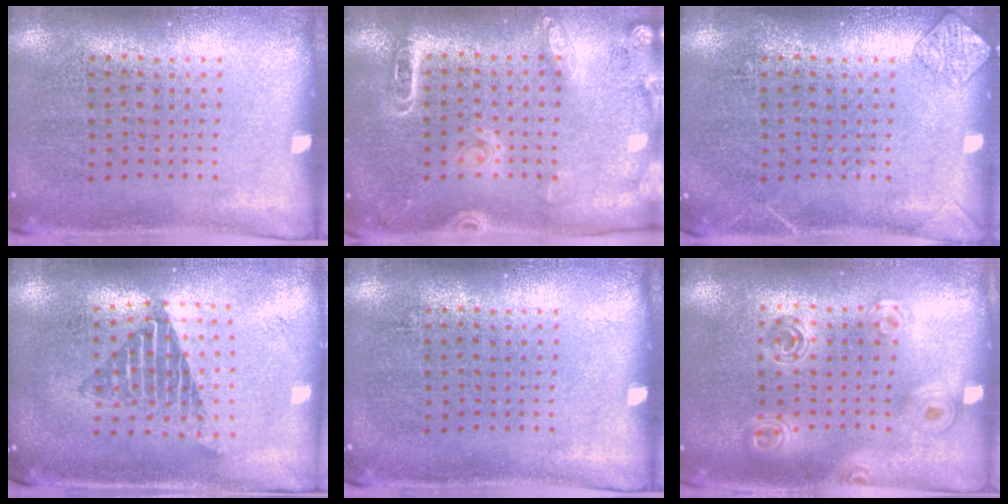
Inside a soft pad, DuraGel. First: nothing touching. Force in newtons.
{"total": 1.8, "press": 1.7, "slide": 0.6}
{"total": 1.3, "press": 1.3, "slide": 0.1}
{"total": 1.6, "press": 1.3, "slide": 0.9}
{"total": 0.0}
{"total": 1.6, "press": 1.4, "slide": 0.7}